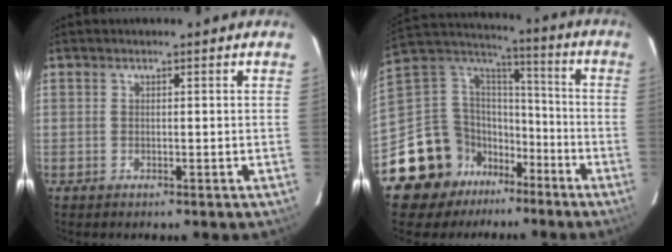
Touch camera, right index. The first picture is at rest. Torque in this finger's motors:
{"motor_torque": [0.77, -0.69, -0.06, -0.21]}